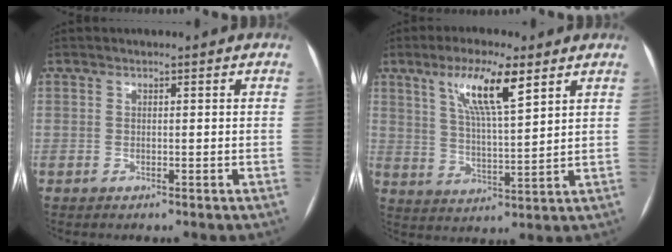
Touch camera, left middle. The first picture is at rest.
{"total": 10.2, "force": [5.5, 1.5, 8.5], "torque": [-0.158, 0.002, 0.100]}